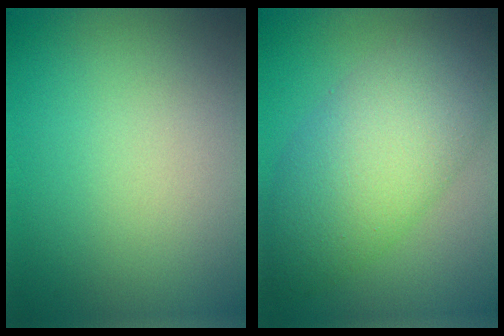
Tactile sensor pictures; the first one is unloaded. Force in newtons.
{"total": 8.6, "press": 8.5, "slide": 0.5}